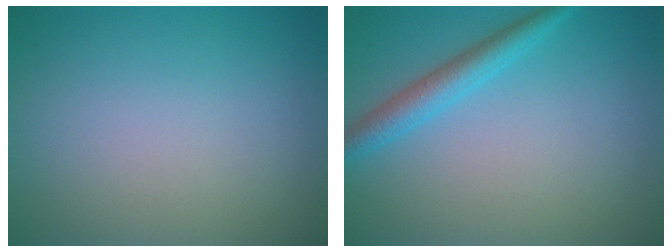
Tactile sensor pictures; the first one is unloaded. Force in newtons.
{"total": 2.8, "press": 2.8, "slide": 0.2}